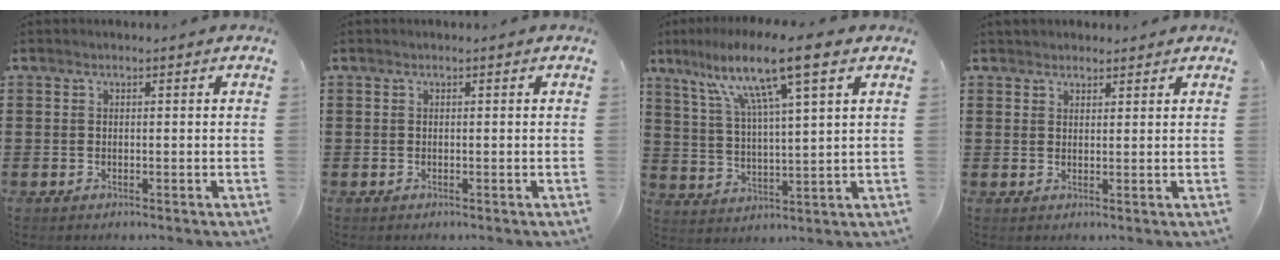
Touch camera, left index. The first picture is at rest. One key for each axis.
{"total": 0.0}
{"total": 12.0, "fx": 7.5, "fy": 1.0, "fz": 9.3, "tx": -0.189, "ty": -0.017, "tz": 0.122}
{"total": 1.9, "fx": 1.8, "fy": 0.7, "fz": -0.1, "tx": -0.002, "ty": 0.004, "tz": 0.036}